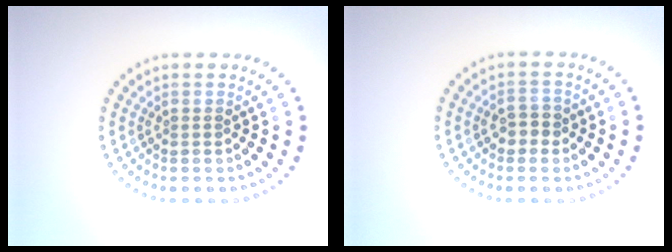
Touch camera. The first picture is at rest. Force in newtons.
{"total": 1.8, "press": 1.8, "slide": 0.4}